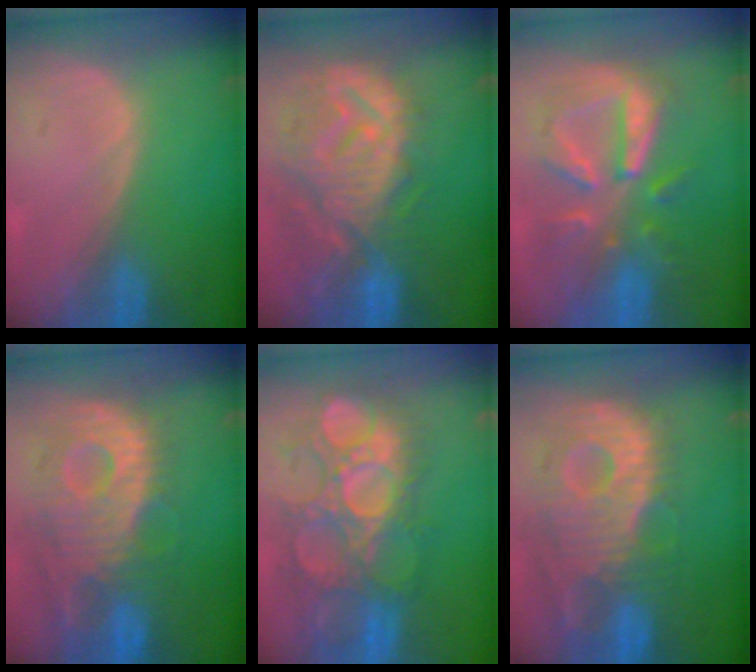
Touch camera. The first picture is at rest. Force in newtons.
{"total": 12.5, "press": 11.1, "slide": 5.7}
{"total": 9.5, "press": 8.8, "slide": 3.6}
{"total": 12.0, "press": 10.8, "slide": 5.3}
{"total": 11.8, "press": 11.2, "slide": 3.7}
{"total": 12.7, "press": 11.1, "slide": 6.2}